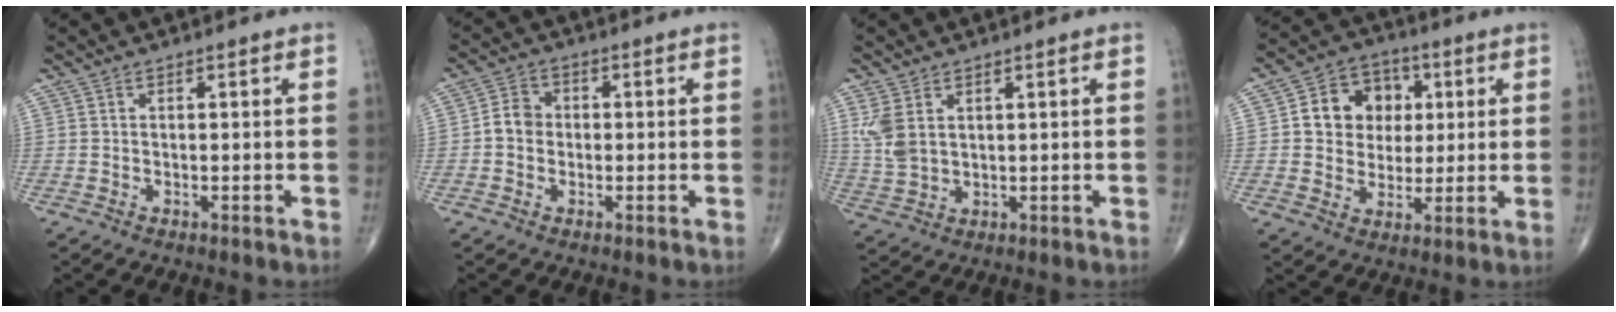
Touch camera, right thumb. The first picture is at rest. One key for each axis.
{"total": 4.2, "fx": -0.4, "fy": 3.7, "fz": 2.1, "tx": -0.026, "ty": 0.014, "tz": -0.017}
{"total": 6.0, "fx": 2.2, "fy": 3.8, "fz": 4.1, "tx": -0.092, "ty": -0.005, "tz": 0.056}
{"total": 11.6, "fx": 2.2, "fy": 9.8, "fz": 5.8, "tx": -0.046, "ty": 0.007, "tz": 0.033}